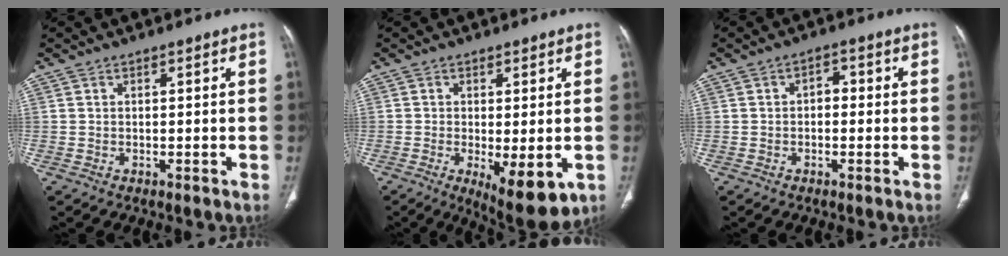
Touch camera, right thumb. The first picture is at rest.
{"total": 10.0, "force": [-3.0, 3.7, 8.8], "torque": [-0.124, -0.020, -0.036]}
{"total": 2.5, "force": [-0.1, 1.7, 1.8], "torque": [-0.015, 0.010, -0.009]}